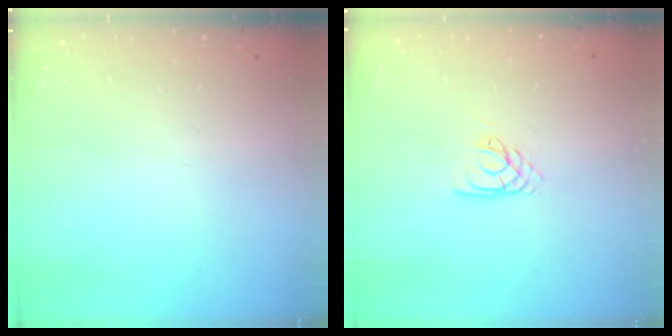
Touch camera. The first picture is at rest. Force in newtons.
{"total": 1.9, "press": 1.9, "slide": 0.2}